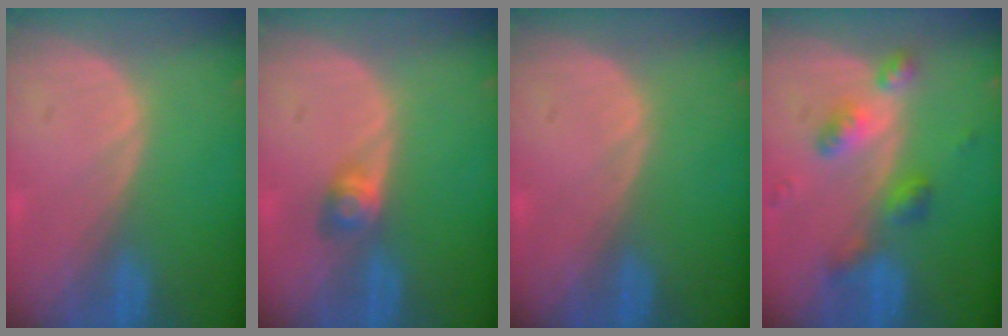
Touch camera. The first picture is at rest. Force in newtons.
{"total": 2.8, "press": 2.5, "slide": 1.2}
{"total": 0.0}
{"total": 6.2, "press": 5.5, "slide": 3.0}